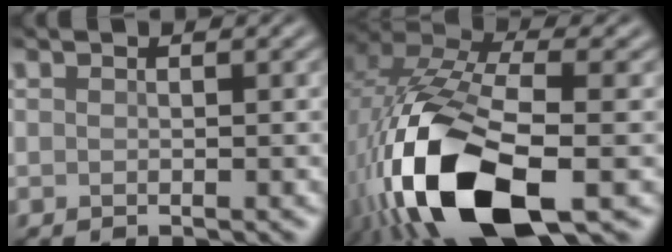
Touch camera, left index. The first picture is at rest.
{"total": 15.0, "force": [-5.3, 6.9, 12.1], "torque": [-0.265, -0.014, -0.095]}